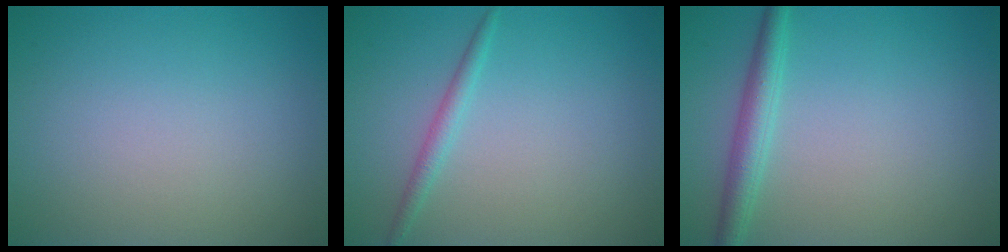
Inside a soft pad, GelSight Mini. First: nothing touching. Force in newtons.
{"total": 1.4, "press": 1.4, "slide": 0.1}
{"total": 2.6, "press": 2.6, "slide": 0.0}